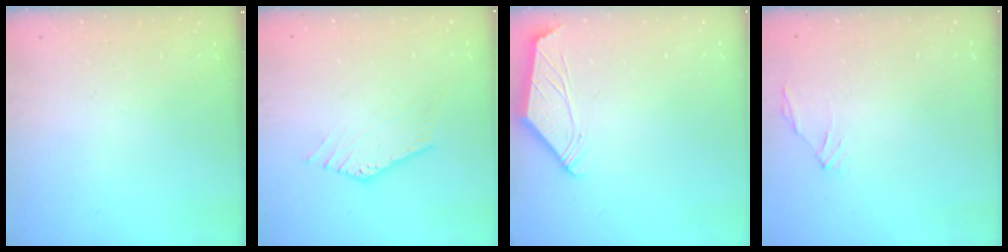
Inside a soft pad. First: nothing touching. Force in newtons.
{"total": 0.9, "press": 0.8, "slide": 0.2}
{"total": 1.4, "press": 1.3, "slide": 0.3}
{"total": 0.7, "press": 0.3, "slide": 0.6}